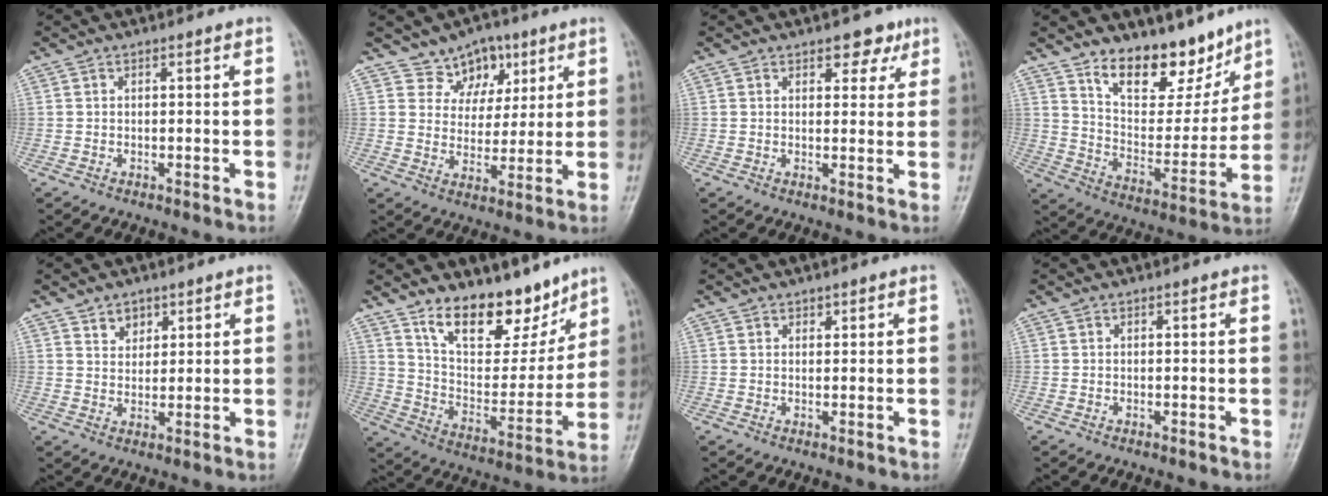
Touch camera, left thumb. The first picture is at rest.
{"total": 7.7, "force": [4.7, 5.6, 2.1], "torque": [0.005, -0.024, 0.080]}
{"total": 4.2, "force": [2.7, 2.6, 2.0], "torque": [0.001, -0.011, 0.034]}
{"total": 15.0, "force": [11.3, 7.0, 6.9], "torque": [-0.056, -0.084, 0.196]}
{"total": 3.6, "force": [2.4, 2.6, 1.0], "torque": [0.006, -0.017, 0.041]}
{"total": 16.2, "force": [12.0, 7.5, 7.8], "torque": [-0.071, -0.081, 0.210]}
{"total": 1.0, "force": [0.7, 0.6, 0.1], "torque": [0.012, -0.004, 0.007]}
{"total": 0.0}